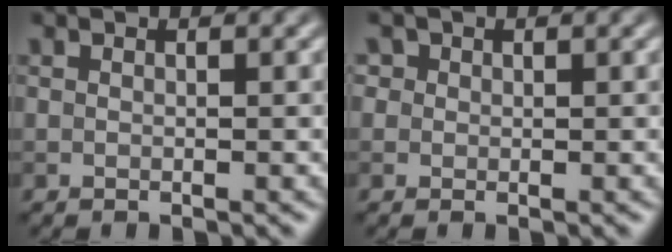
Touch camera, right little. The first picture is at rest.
{"total": 1.6, "force": [0.8, 1.3, 0.4], "torque": [-0.005, 0.001, 0.006]}